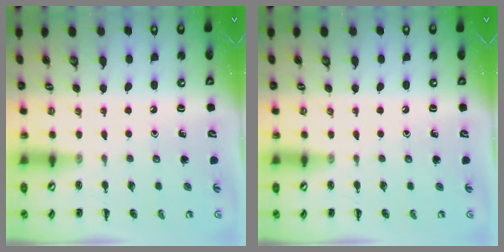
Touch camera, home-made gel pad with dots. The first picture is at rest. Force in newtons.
{"total": 0.0}